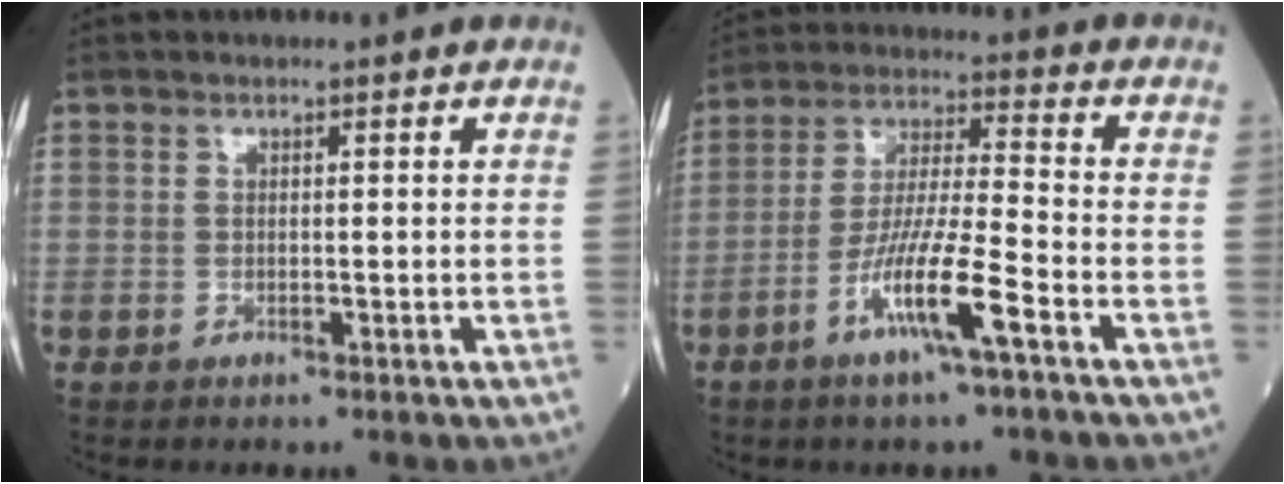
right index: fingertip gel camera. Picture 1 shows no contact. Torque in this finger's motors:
{"motor_torque": [1.09, -0.81, 0.76, 0.21]}